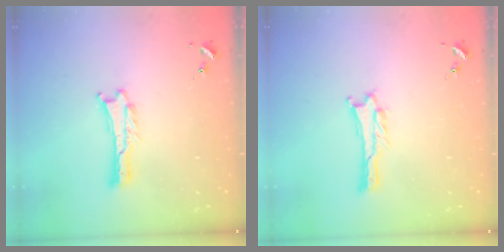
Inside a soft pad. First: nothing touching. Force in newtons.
{"total": 0.9, "press": 0.9, "slide": 0.1}